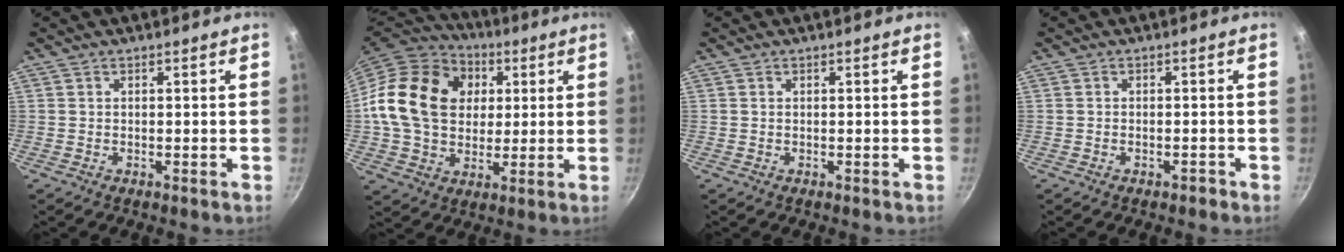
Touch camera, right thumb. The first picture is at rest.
{"total": 21.7, "force": [3.9, 16.7, 13.2], "torque": [-0.210, 0.016, 0.065]}
{"total": 0.0}
{"total": 1.0, "force": [-0.8, 0.4, 0.4], "torque": [-0.001, 0.014, -0.006]}